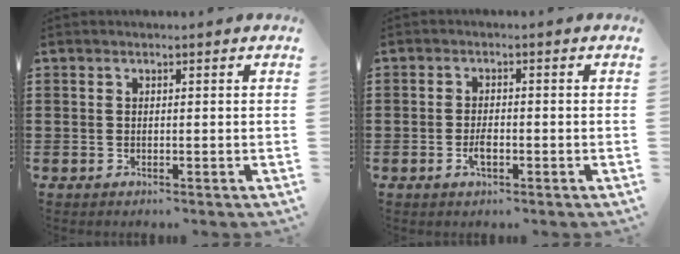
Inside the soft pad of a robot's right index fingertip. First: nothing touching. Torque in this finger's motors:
{"motor_torque": [1.30, 0.84, 0.20, 0.08]}